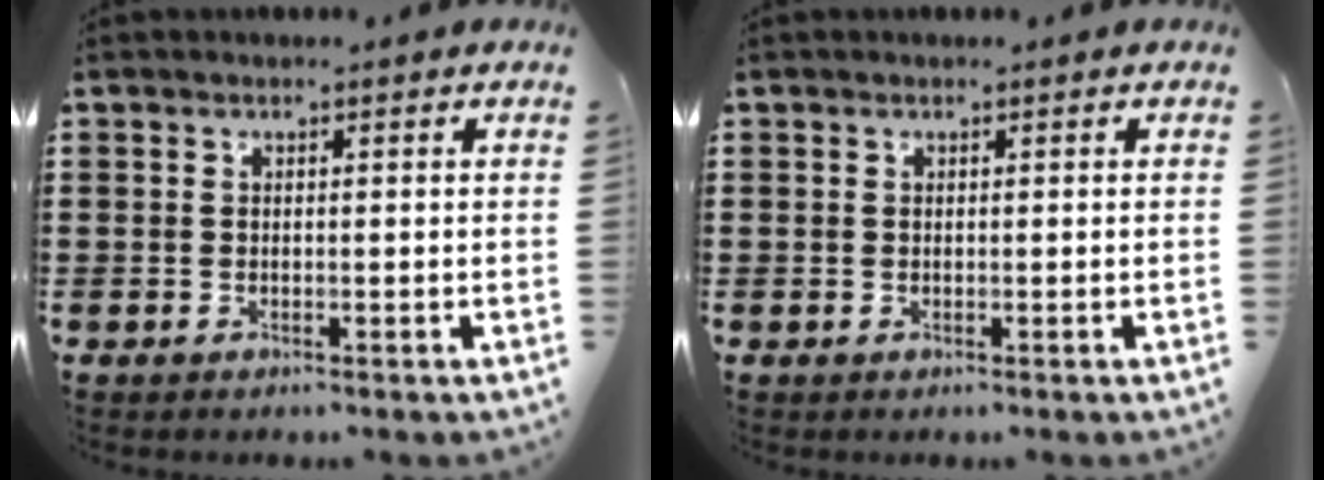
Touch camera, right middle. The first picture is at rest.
{"total": 0.0}